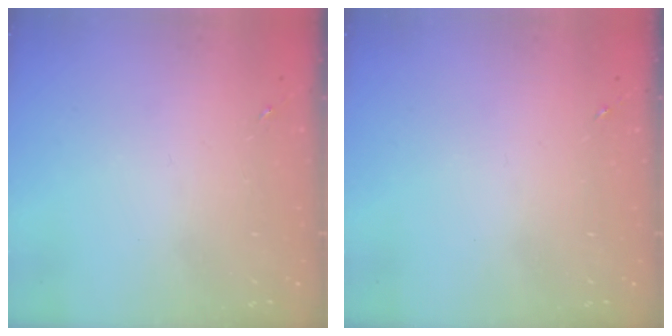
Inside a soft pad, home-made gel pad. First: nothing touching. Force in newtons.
{"total": 0.0}